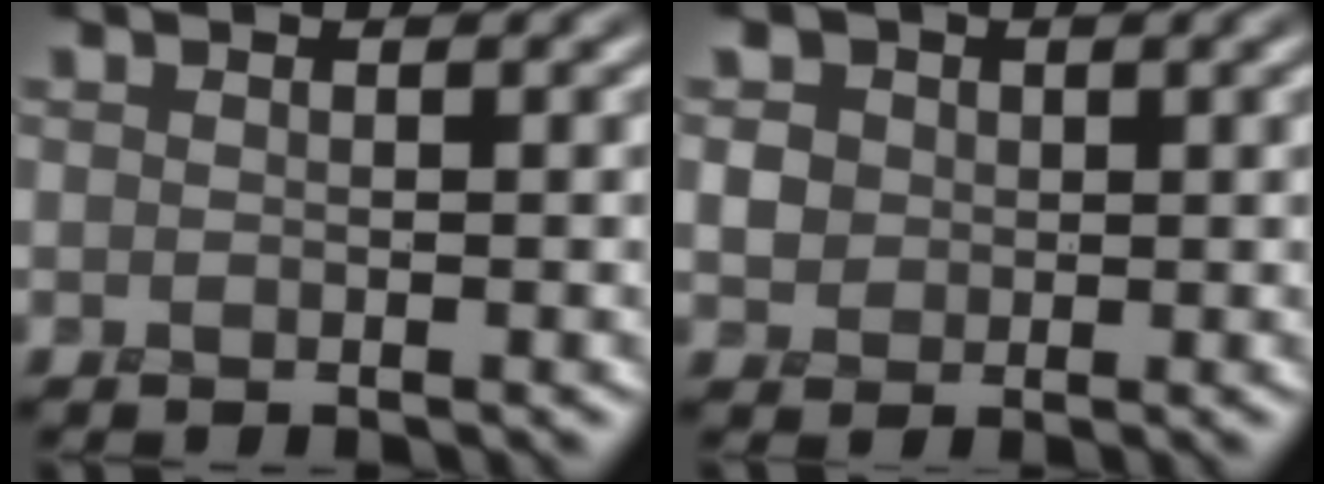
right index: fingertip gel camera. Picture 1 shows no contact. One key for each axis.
{"total": 3.4, "fx": 1.3, "fy": 2.8, "fz": 1.4, "tx": -0.033, "ty": 0.011, "tz": 0.021}